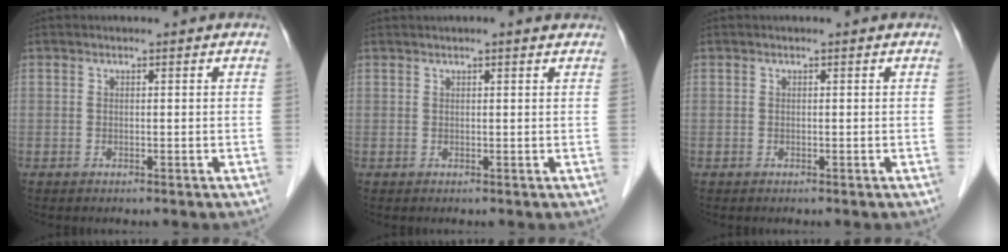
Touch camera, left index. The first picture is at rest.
{"total": 2.6, "force": [2.2, 0.1, 1.3], "torque": [-0.018, 0.022, 0.030]}
{"total": 0.0}